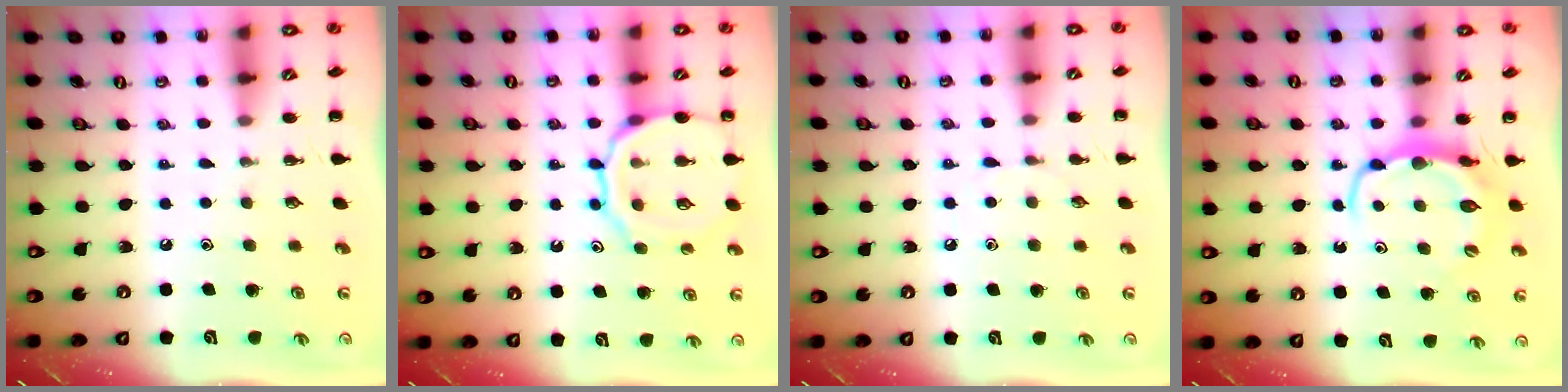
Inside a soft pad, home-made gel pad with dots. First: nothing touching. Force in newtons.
{"total": 12.1, "press": 12.1, "slide": 1.0}
{"total": 4.4, "press": 4.1, "slide": 1.6}
{"total": 6.2, "press": 6.1, "slide": 0.9}